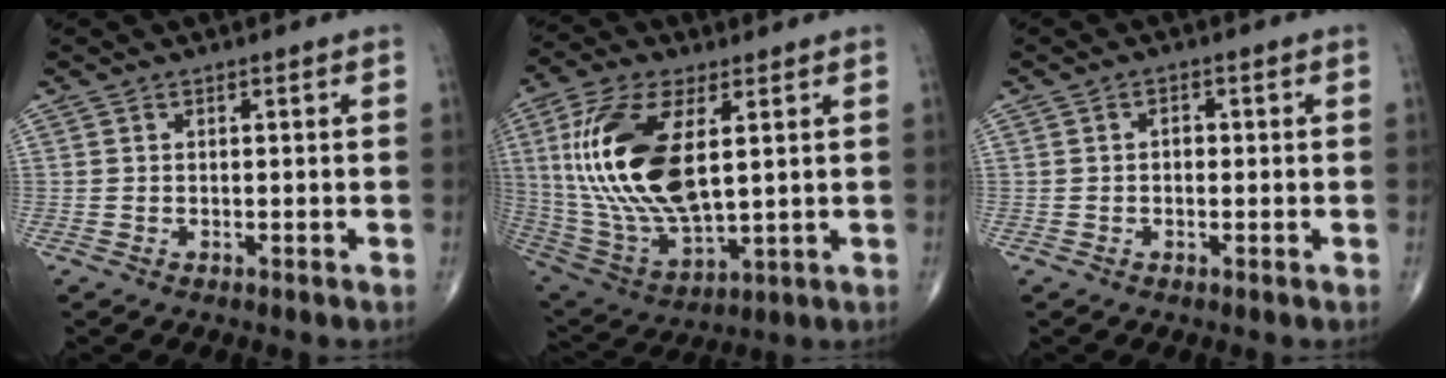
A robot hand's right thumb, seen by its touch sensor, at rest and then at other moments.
{"total": 21.7, "force": [4.2, 10.0, 18.7], "torque": [-0.387, -0.023, 0.086]}
{"total": 1.5, "force": [0.0, 1.1, 1.1], "torque": [-0.011, 0.005, -0.004]}